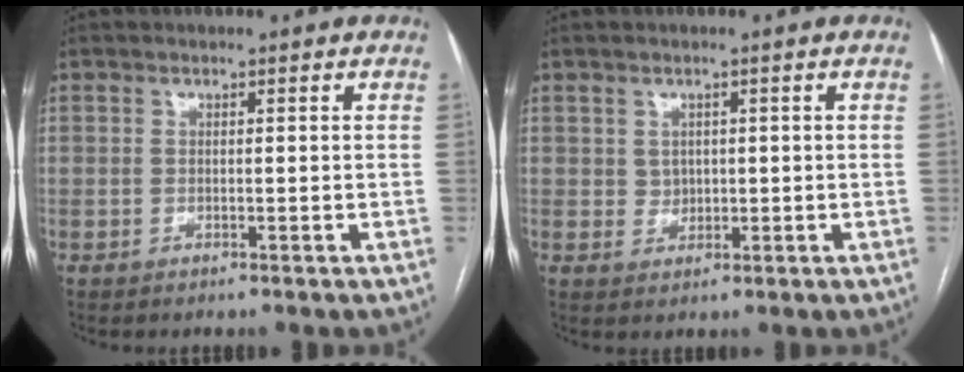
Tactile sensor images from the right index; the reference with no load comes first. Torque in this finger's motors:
{"motor_torque": [0.15, 0.15, -0.06, -0.01]}